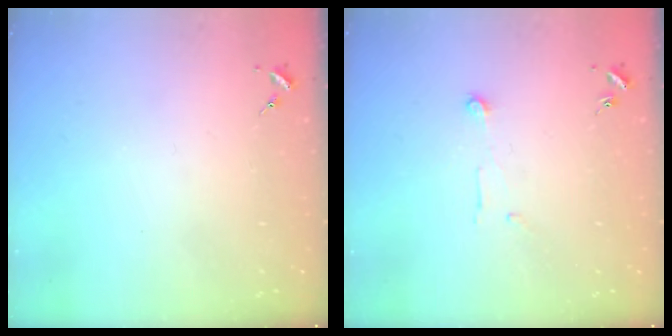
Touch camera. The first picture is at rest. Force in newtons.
{"total": 5.3, "press": 5.3, "slide": 0.2}